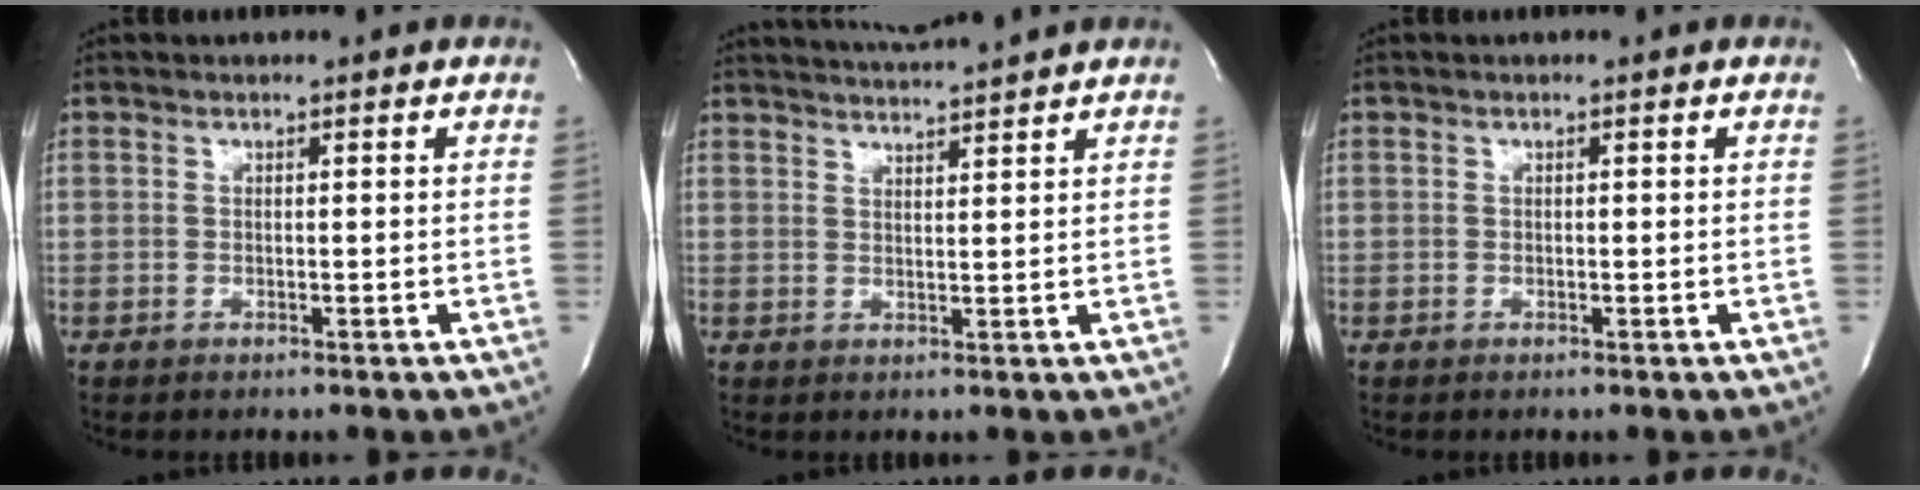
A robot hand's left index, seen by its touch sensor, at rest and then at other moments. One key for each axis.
{"total": 6.3, "fx": 6.0, "fy": -1.1, "fz": 1.8, "tx": -0.035, "ty": 0.008, "tz": 0.092}
{"total": 0.0}